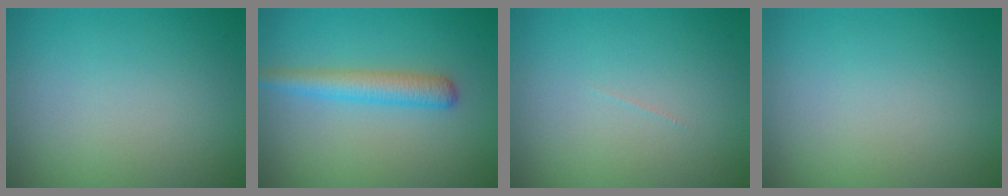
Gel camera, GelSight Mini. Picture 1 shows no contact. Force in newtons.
{"total": 2.8, "press": 2.8, "slide": 0.1}
{"total": 0.0}
{"total": 0.0}